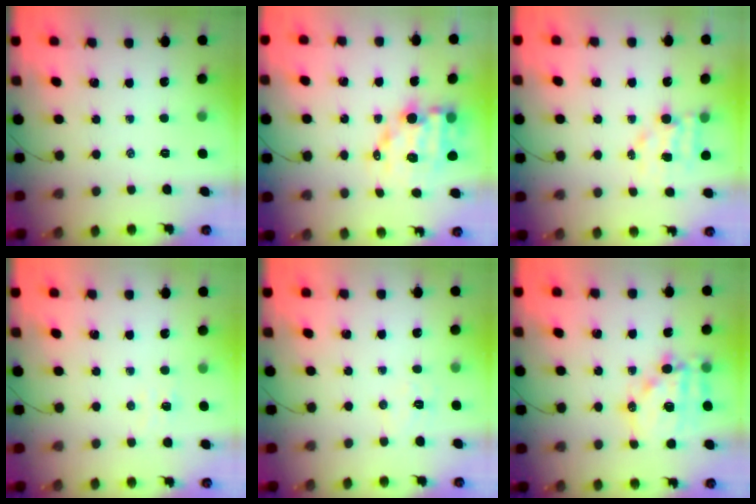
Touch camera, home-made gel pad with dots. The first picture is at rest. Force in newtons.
{"total": 10.8, "press": 10.4, "slide": 3.0}
{"total": 5.4, "press": 5.4, "slide": 0.5}
{"total": 4.0, "press": 3.9, "slide": 0.9}
{"total": 5.4, "press": 5.3, "slide": 1.2}
{"total": 15.6, "press": 15.2, "slide": 3.8}